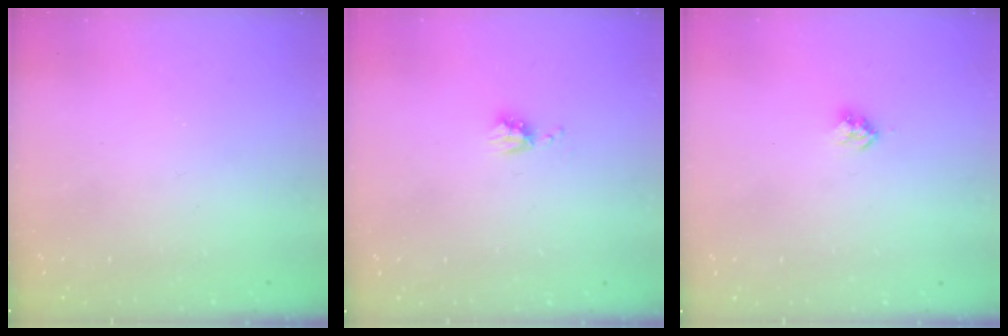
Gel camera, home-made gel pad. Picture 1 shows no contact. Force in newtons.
{"total": 4.1, "press": 4.0, "slide": 0.5}
{"total": 2.8, "press": 2.8, "slide": 0.4}